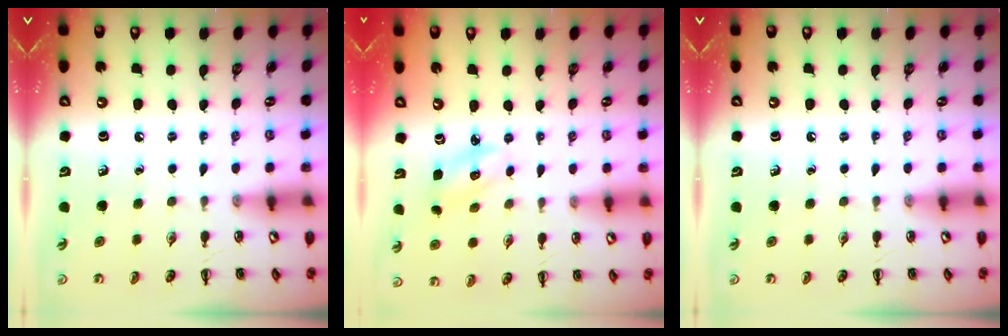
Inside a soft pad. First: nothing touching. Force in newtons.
{"total": 2.7, "press": 2.7, "slide": 0.4}
{"total": 0.0}